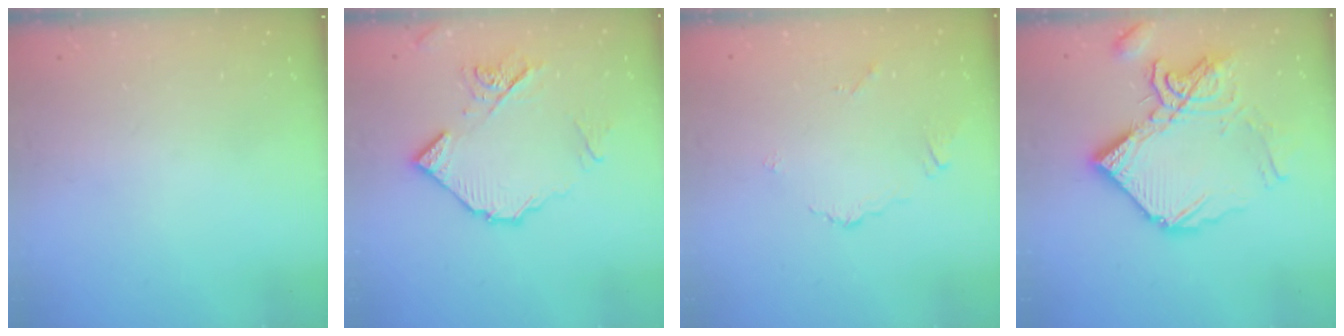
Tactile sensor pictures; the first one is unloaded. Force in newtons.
{"total": 12.0, "press": 12.0, "slide": 1.0}
{"total": 2.8, "press": 2.8, "slide": 0.6}
{"total": 19.0, "press": 18.9, "slide": 1.5}